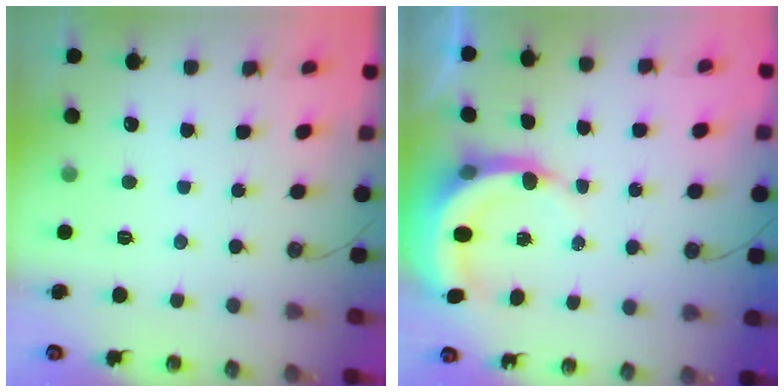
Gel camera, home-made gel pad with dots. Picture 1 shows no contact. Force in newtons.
{"total": 5.2, "press": 5.2, "slide": 0.6}